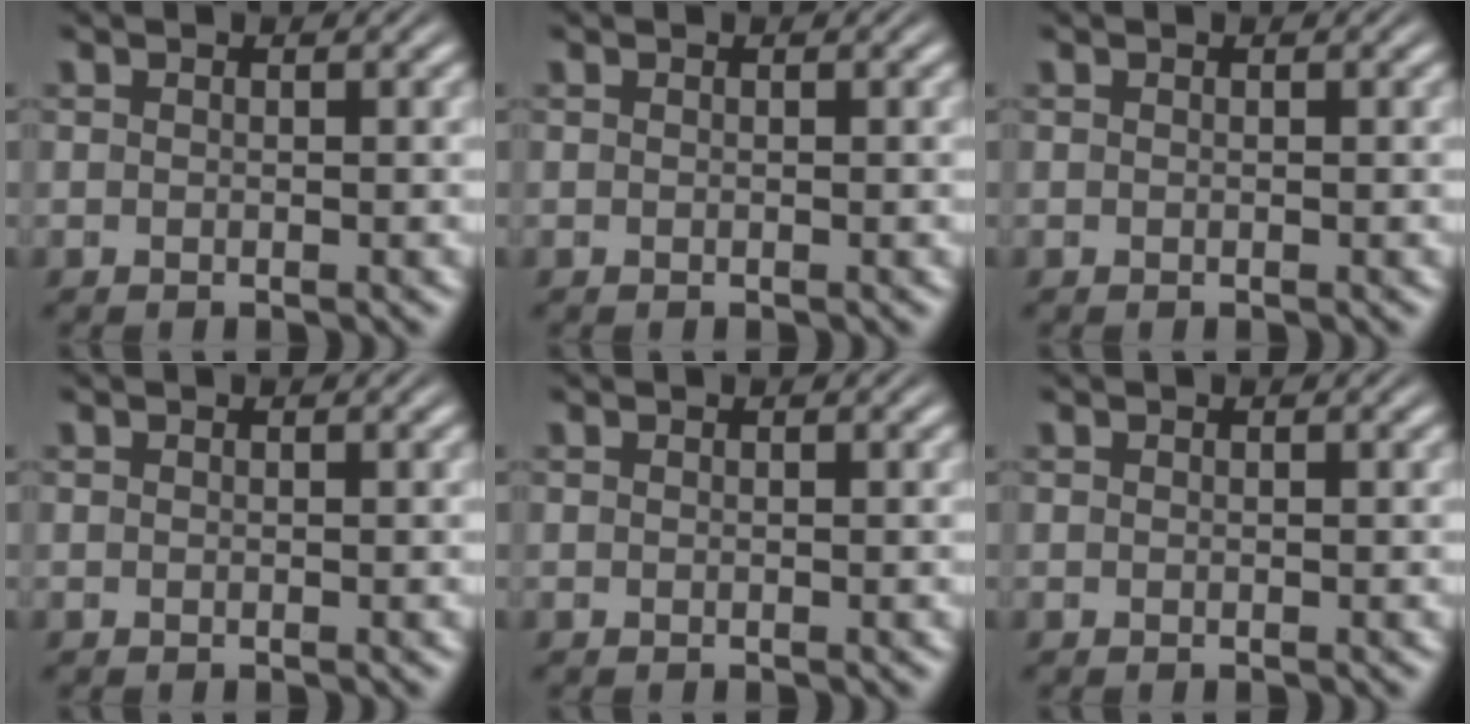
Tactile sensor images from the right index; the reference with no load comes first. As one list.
[{"total": 0.0}, {"total": 0.0}, {"total": 0.0}, {"total": 0.0}, {"total": 0.0}]